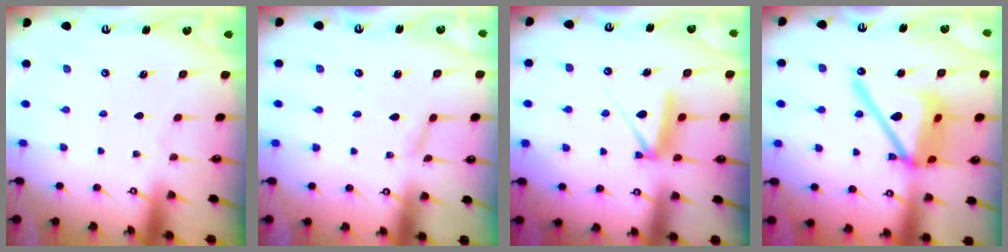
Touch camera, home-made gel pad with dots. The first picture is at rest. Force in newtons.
{"total": 2.4, "press": 2.4, "slide": 0.1}
{"total": 7.6, "press": 7.6, "slide": 0.4}
{"total": 19.7, "press": 19.5, "slide": 2.7}